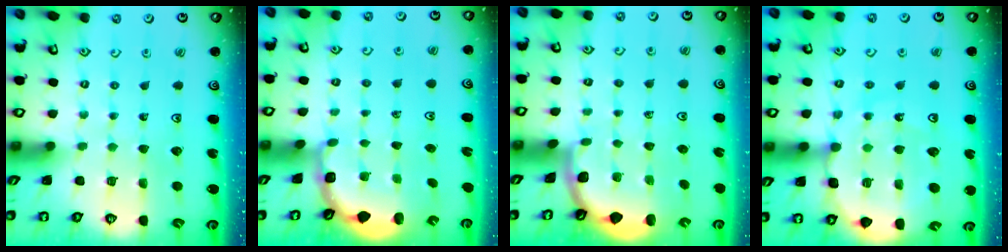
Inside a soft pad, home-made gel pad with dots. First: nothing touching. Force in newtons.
{"total": 2.9, "press": 2.5, "slide": 1.4}
{"total": 1.7, "press": 1.6, "slide": 0.1}
{"total": 12.5, "press": 12.0, "slide": 3.3}